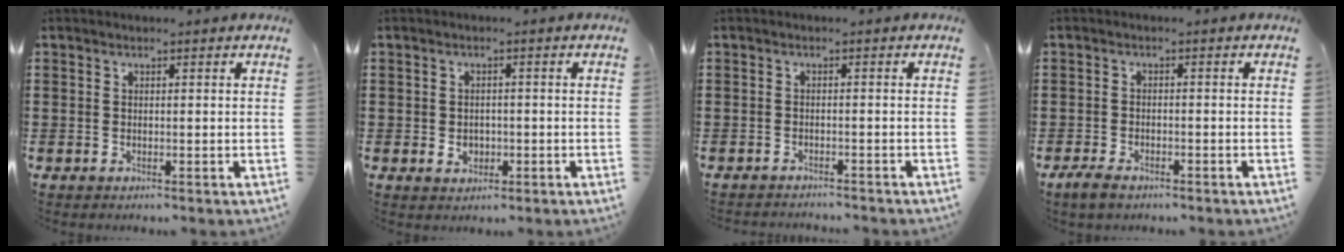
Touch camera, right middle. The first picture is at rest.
{"total": 2.0, "force": [-0.3, 1.6, 1.1], "torque": [-0.024, 0.003, -0.008]}
{"total": 1.2, "force": [-1.2, -0.1, 0.0], "torque": [-0.003, 0.002, -0.025]}
{"total": 2.1, "force": [-1.5, 0.9, 1.2], "torque": [-0.029, 0.000, -0.032]}